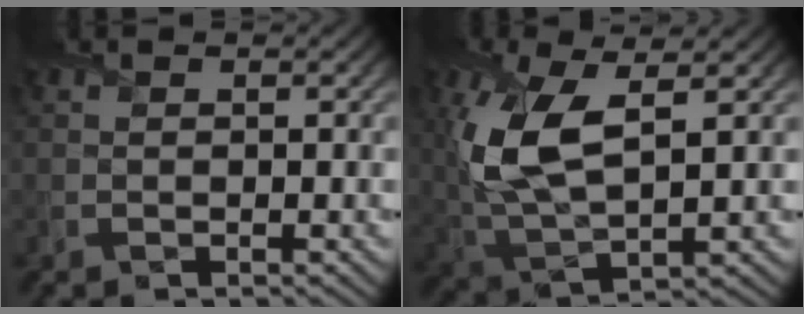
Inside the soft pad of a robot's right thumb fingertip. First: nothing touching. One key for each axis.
{"total": 11.0, "fx": 2.6, "fy": 4.9, "fz": 9.5, "tx": -0.233, "ty": -0.001, "tz": 0.050}